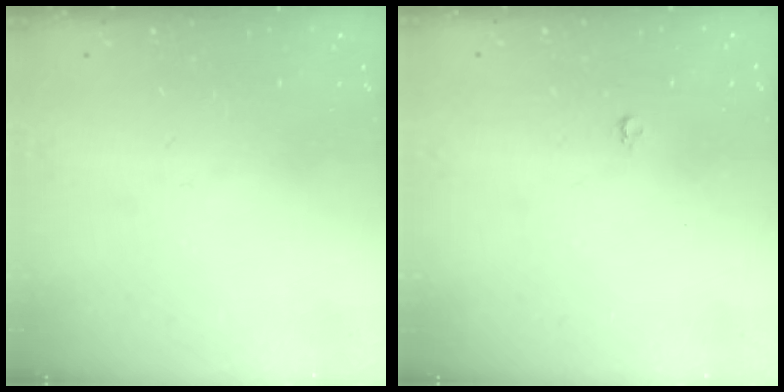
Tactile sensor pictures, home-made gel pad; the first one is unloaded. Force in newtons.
{"total": 2.2, "press": 2.2, "slide": 0.2}